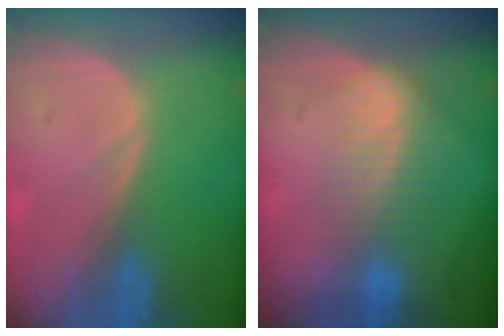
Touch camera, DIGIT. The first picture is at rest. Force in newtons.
{"total": 7.2, "press": 6.1, "slide": 3.8}